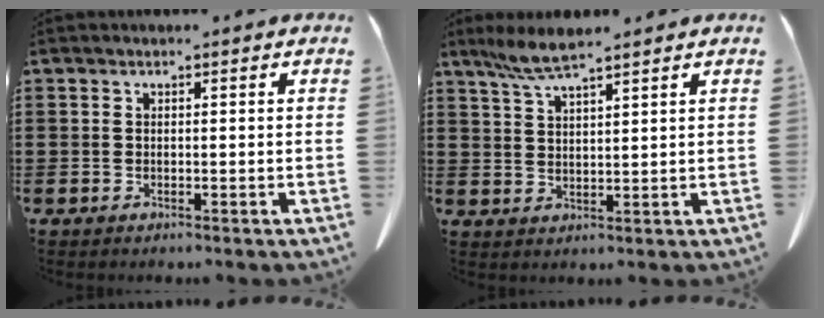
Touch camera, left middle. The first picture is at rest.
{"total": 4.9, "force": [3.7, 0.5, 3.2], "torque": [-0.072, -0.001, 0.068]}